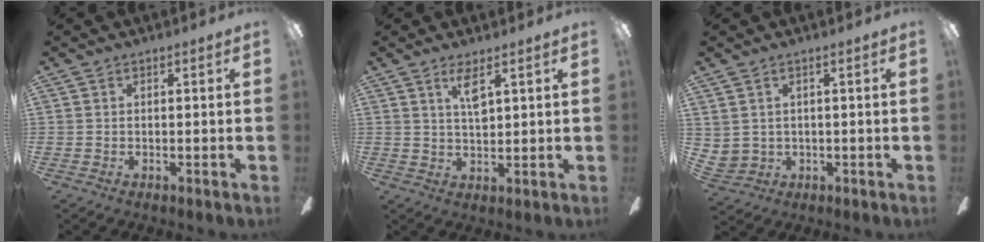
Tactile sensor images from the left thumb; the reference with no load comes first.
{"total": 4.7, "force": [2.8, 1.3, 3.6], "torque": [-0.062, -0.004, 0.044]}
{"total": 2.6, "force": [1.7, 1.9, 0.1], "torque": [-0.010, -0.006, 0.033]}